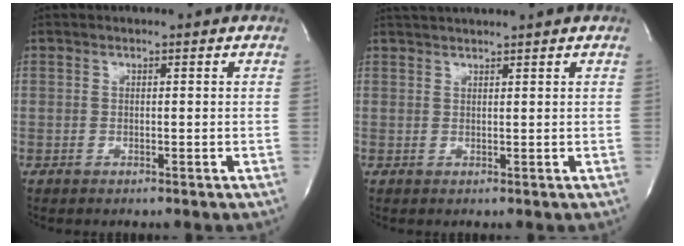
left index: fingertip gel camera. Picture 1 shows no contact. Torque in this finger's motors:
{"motor_torque": [-0.48, -0.34, 0.01, 0.02]}